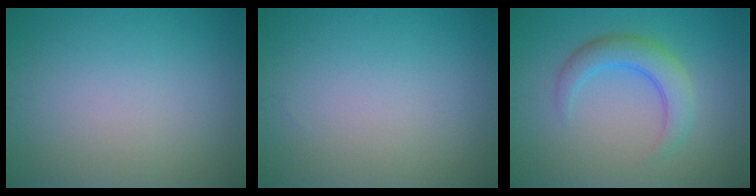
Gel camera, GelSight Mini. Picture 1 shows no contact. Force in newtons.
{"total": 0.0}
{"total": 3.8, "press": 3.8, "slide": 0.1}